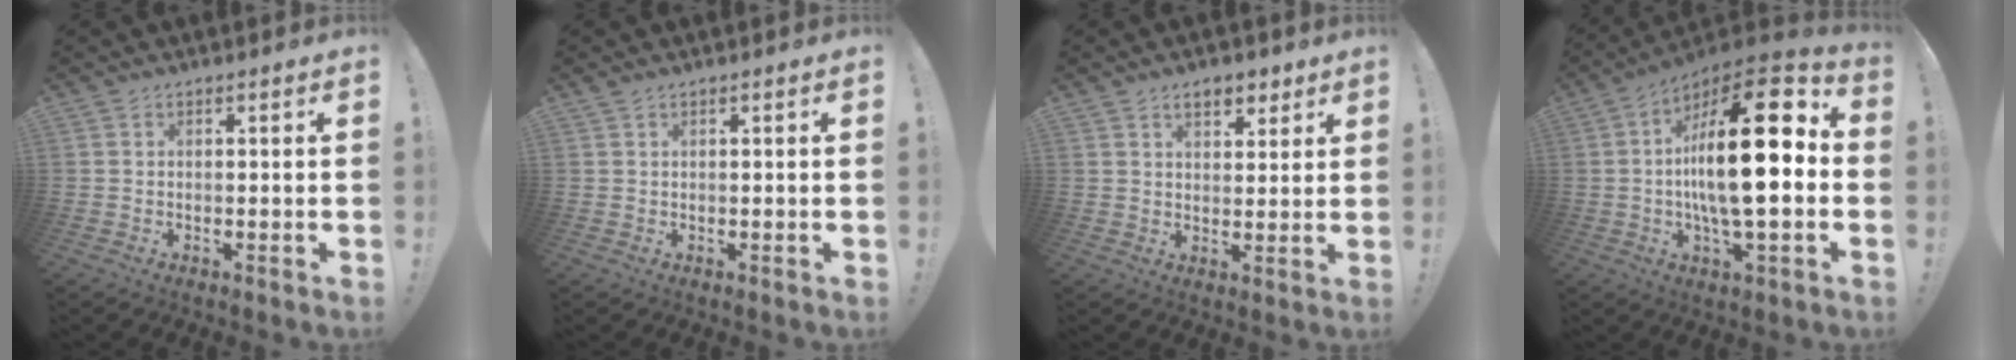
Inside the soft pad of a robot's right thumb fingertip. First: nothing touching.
{"total": 0.6, "force": [0.5, 0.1, 0.2], "torque": [-0.005, 0.001, 0.010]}
{"total": 6.1, "force": [3.9, 3.4, 3.2], "torque": [-0.041, -0.013, 0.069]}
{"total": 23.1, "force": [0.9, 6.9, 22.0], "torque": [-0.363, -0.009, 0.000]}